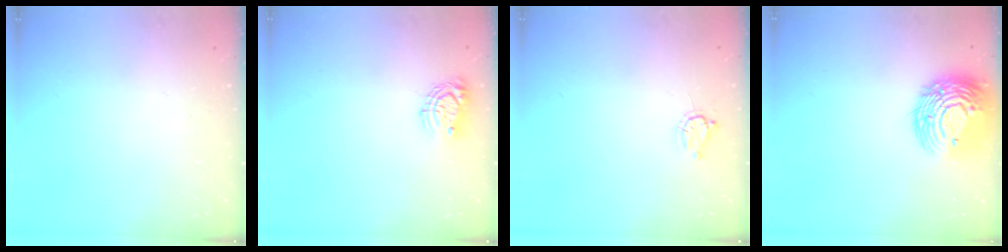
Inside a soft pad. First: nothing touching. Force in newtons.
{"total": 8.1, "press": 8.1, "slide": 0.5}
{"total": 4.8, "press": 4.8, "slide": 0.5}
{"total": 18.6, "press": 18.5, "slide": 1.5}